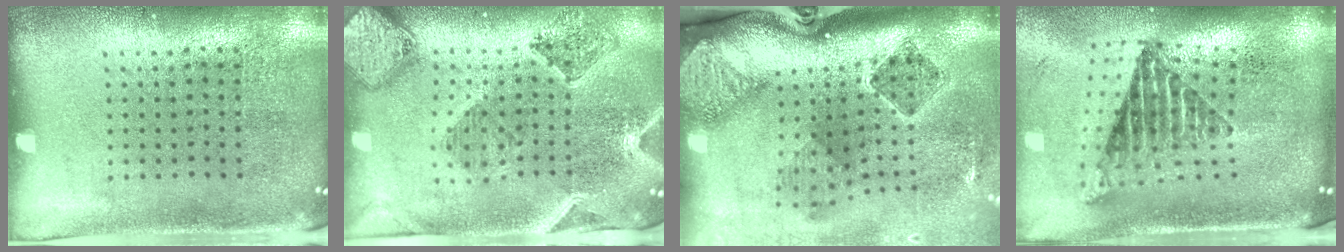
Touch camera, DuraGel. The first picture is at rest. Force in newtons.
{"total": 1.5, "press": 1.4, "slide": 0.3}
{"total": 2.8, "press": 1.8, "slide": 2.1}
{"total": 2.6, "press": 1.7, "slide": 1.9}